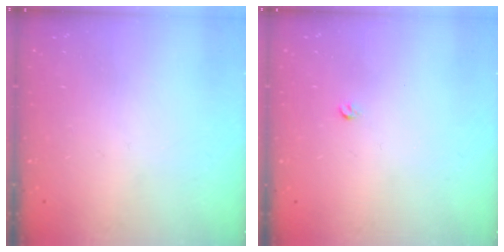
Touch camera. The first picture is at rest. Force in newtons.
{"total": 2.6, "press": 2.5, "slide": 0.4}